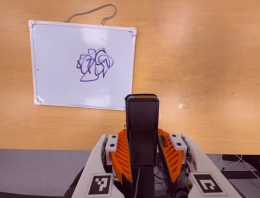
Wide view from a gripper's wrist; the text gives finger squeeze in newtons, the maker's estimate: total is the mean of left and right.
{"total": 5.6, "left": 4.1, "right": 7.1}